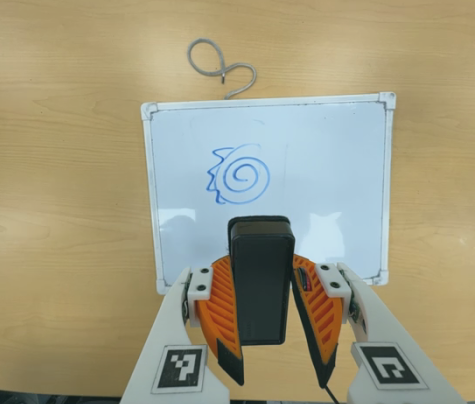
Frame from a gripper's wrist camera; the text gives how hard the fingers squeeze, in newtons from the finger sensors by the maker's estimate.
{"total": 8.0, "left": 6.3, "right": 9.8}